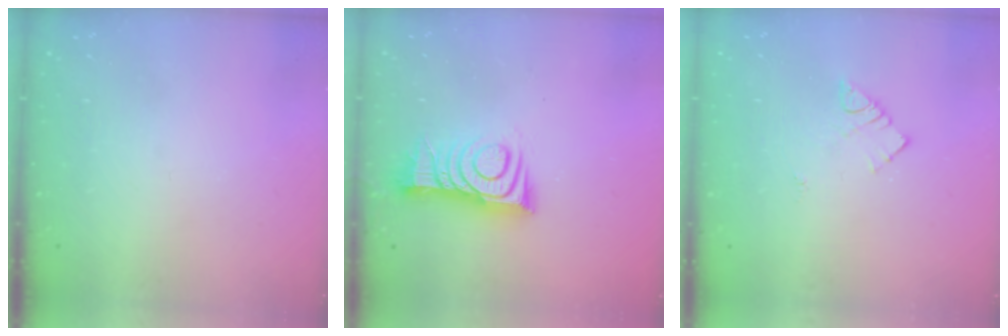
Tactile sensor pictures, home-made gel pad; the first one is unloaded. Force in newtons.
{"total": 11.2, "press": 11.2, "slide": 0.5}
{"total": 5.2, "press": 5.2, "slide": 0.2}